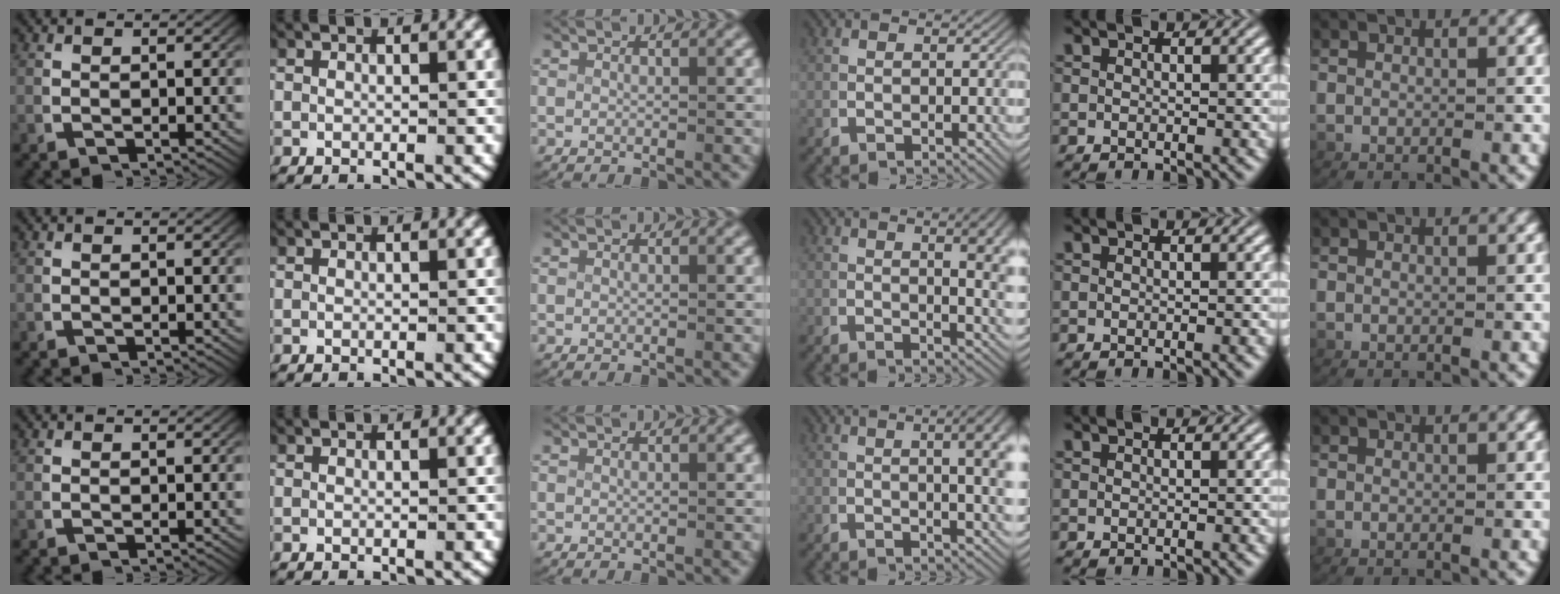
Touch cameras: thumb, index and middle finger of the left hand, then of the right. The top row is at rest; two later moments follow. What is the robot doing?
{"motion": "lift_and_place", "object": "plastic wrap"}